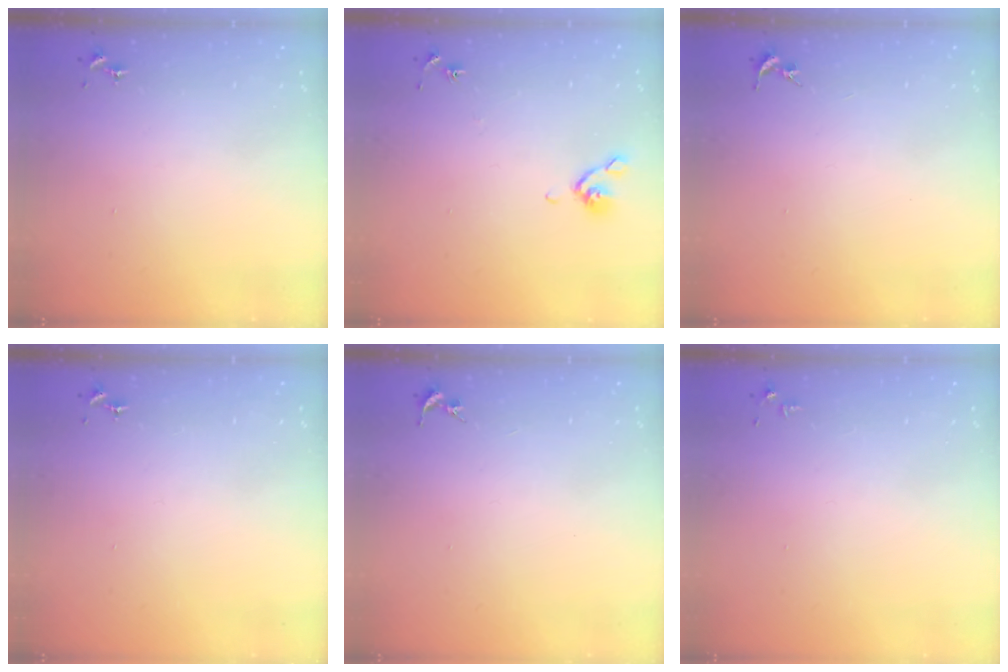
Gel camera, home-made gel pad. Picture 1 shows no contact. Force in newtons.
{"total": 5.2, "press": 5.1, "slide": 1.0}
{"total": 0.0}
{"total": 0.0}
{"total": 0.0}
{"total": 2.8, "press": 2.8, "slide": 0.4}